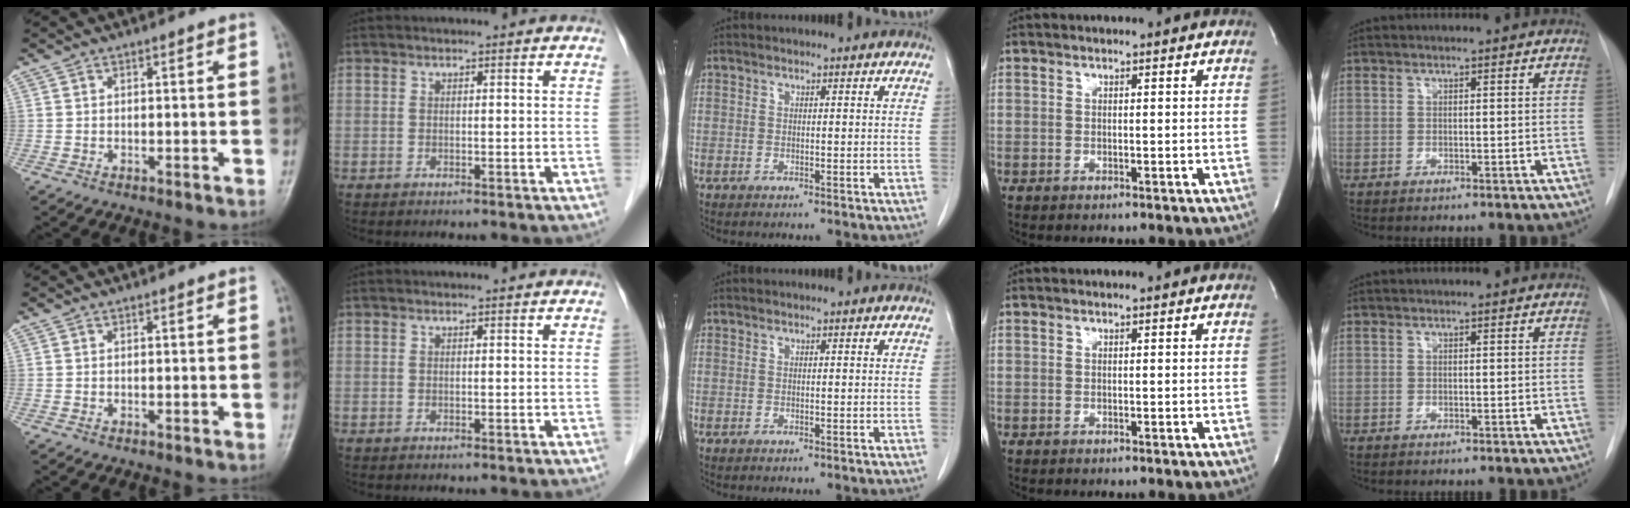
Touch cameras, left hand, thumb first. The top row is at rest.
{}